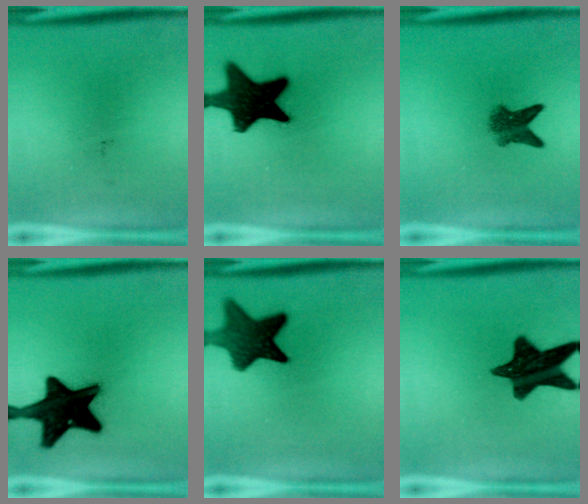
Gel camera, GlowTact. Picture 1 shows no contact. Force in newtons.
{"total": 16.8}
{"total": 4.4}
{"total": 18.6}
{"total": 10.7}
{"total": 13.7}